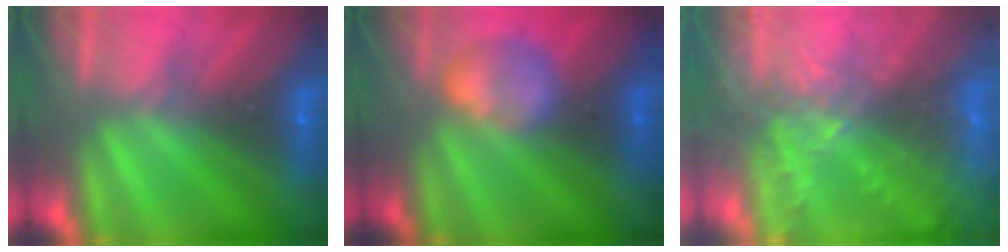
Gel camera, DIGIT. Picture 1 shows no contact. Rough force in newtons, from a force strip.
{"total": 2.6}
{"total": 10.8}